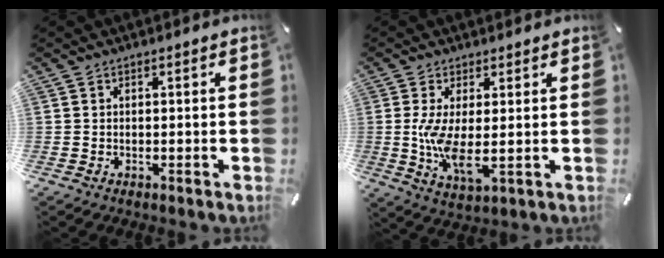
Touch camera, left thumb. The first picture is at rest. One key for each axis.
{"total": 9.0, "fx": 0.3, "fy": 3.0, "fz": 8.4, "tx": -0.183, "ty": -0.025, "tz": 0.004}